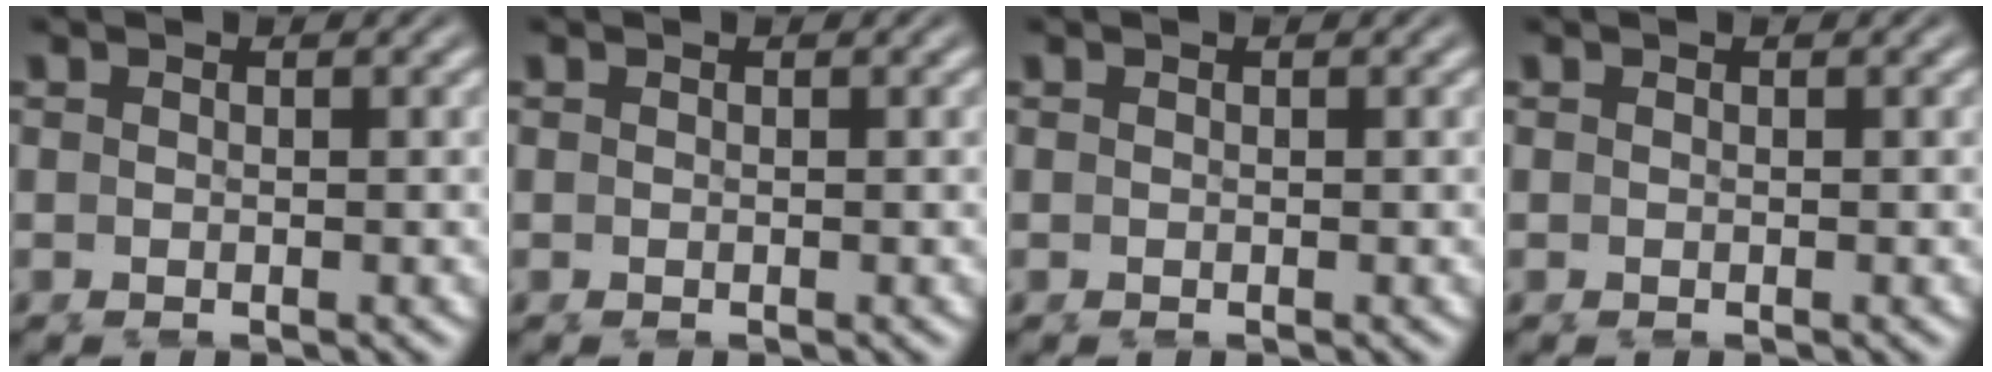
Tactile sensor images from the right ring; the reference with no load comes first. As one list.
[{"total": 0.0}, {"total": 0.0}, {"total": 0.0}]